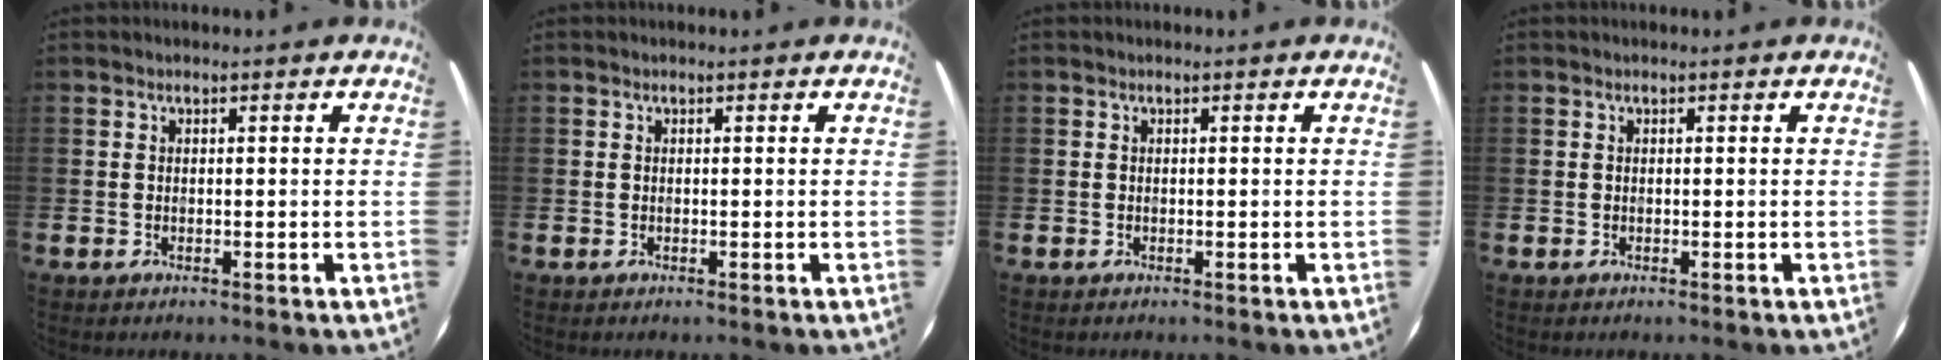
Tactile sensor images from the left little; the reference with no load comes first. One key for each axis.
{"total": 0.0}
{"total": 0.0}
{"total": 0.0}